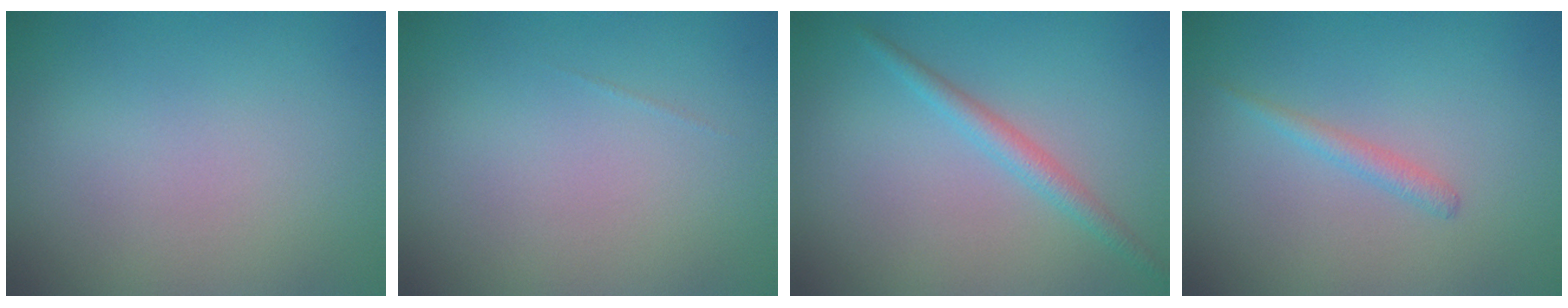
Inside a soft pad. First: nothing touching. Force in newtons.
{"total": 0.0}
{"total": 2.0, "press": 2.0, "slide": 0.0}
{"total": 1.2, "press": 1.1, "slide": 0.1}